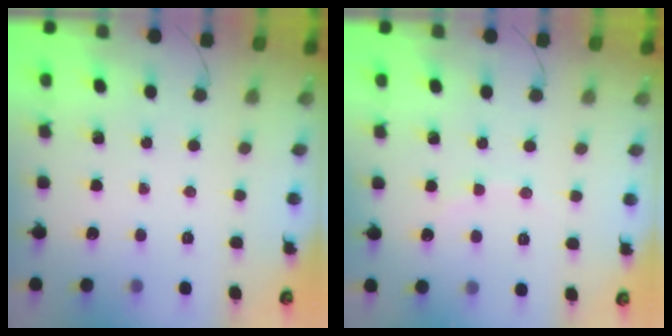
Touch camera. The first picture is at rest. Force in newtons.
{"total": 3.4, "press": 3.2, "slide": 1.1}